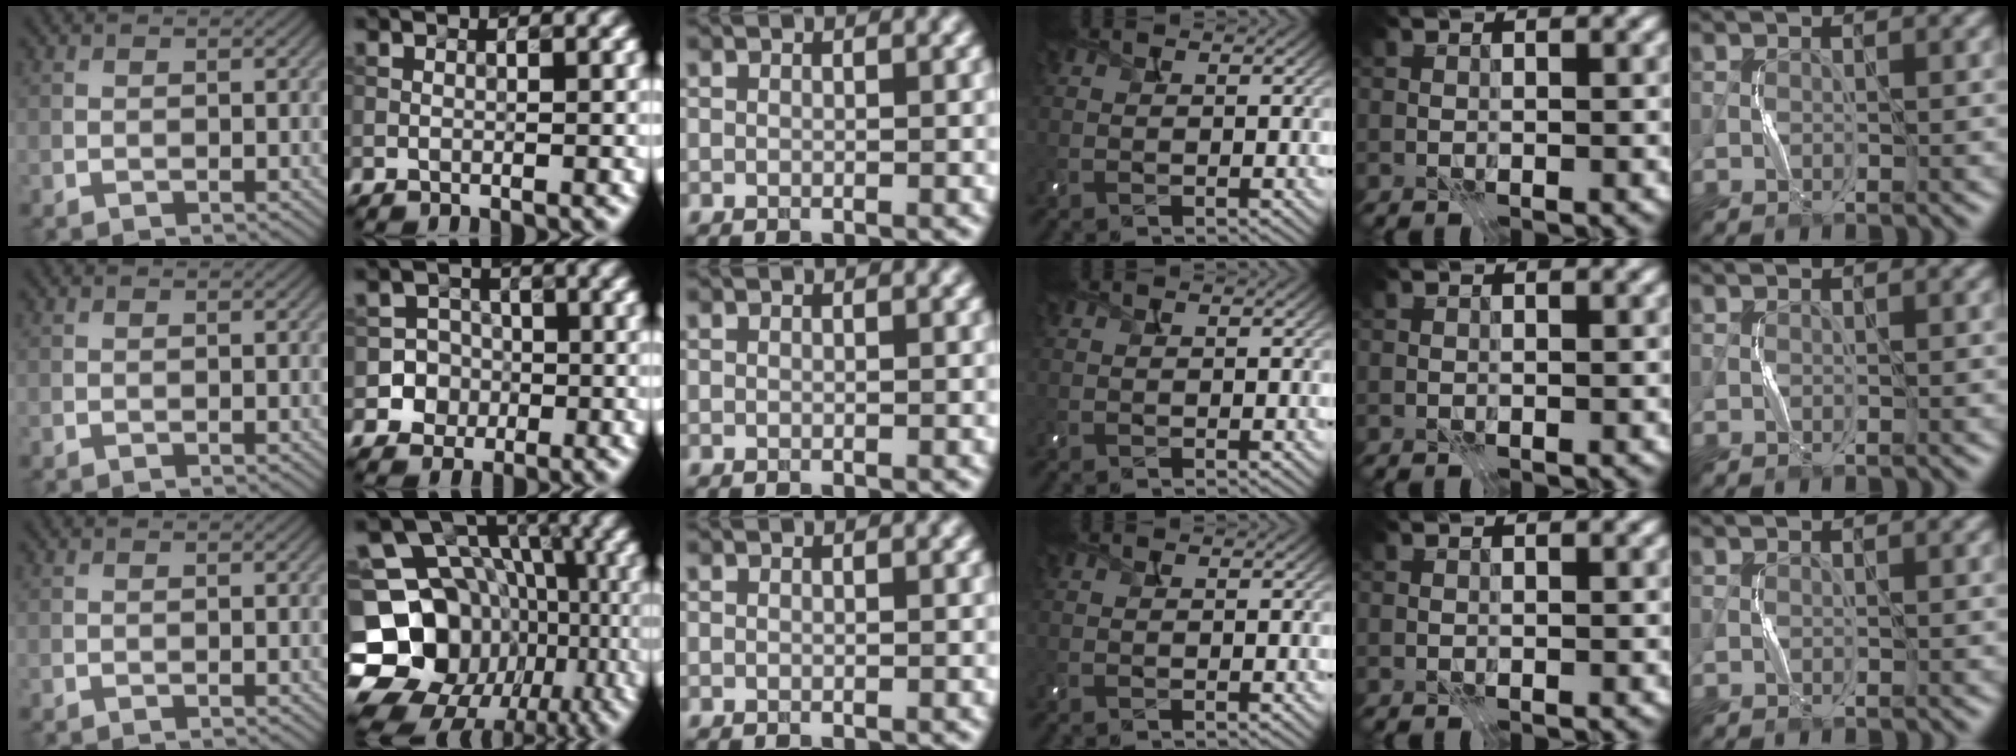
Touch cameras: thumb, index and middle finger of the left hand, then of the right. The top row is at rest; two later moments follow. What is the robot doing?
{"motion": "press", "object": "camera"}